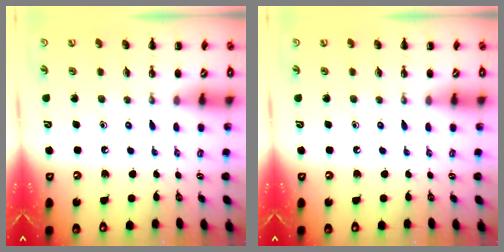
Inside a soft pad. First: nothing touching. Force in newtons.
{"total": 0.0}